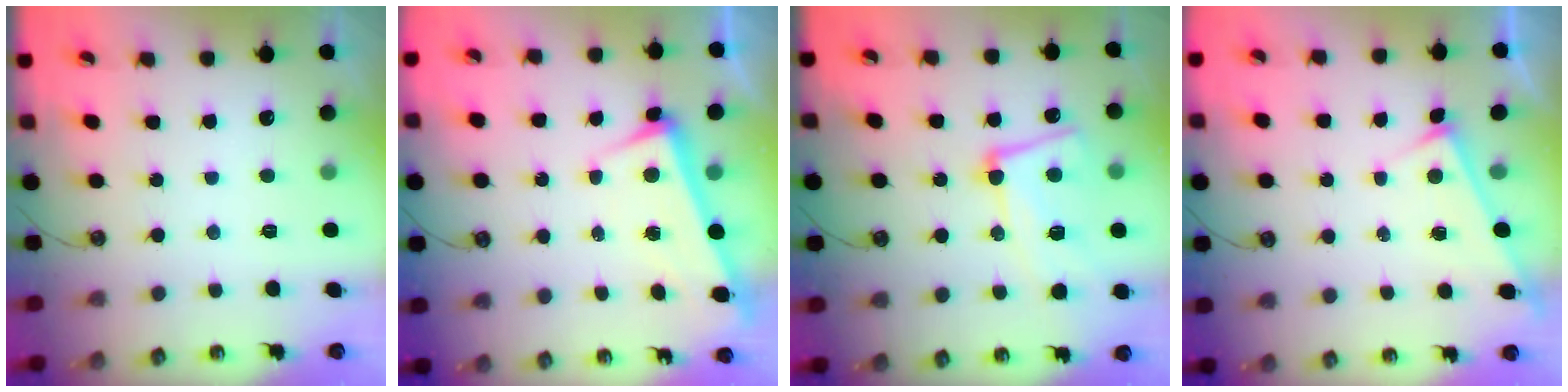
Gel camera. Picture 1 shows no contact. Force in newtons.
{"total": 3.4, "press": 3.3, "slide": 1.1}
{"total": 11.6, "press": 11.4, "slide": 2.2}
{"total": 3.5, "press": 3.5, "slide": 0.2}